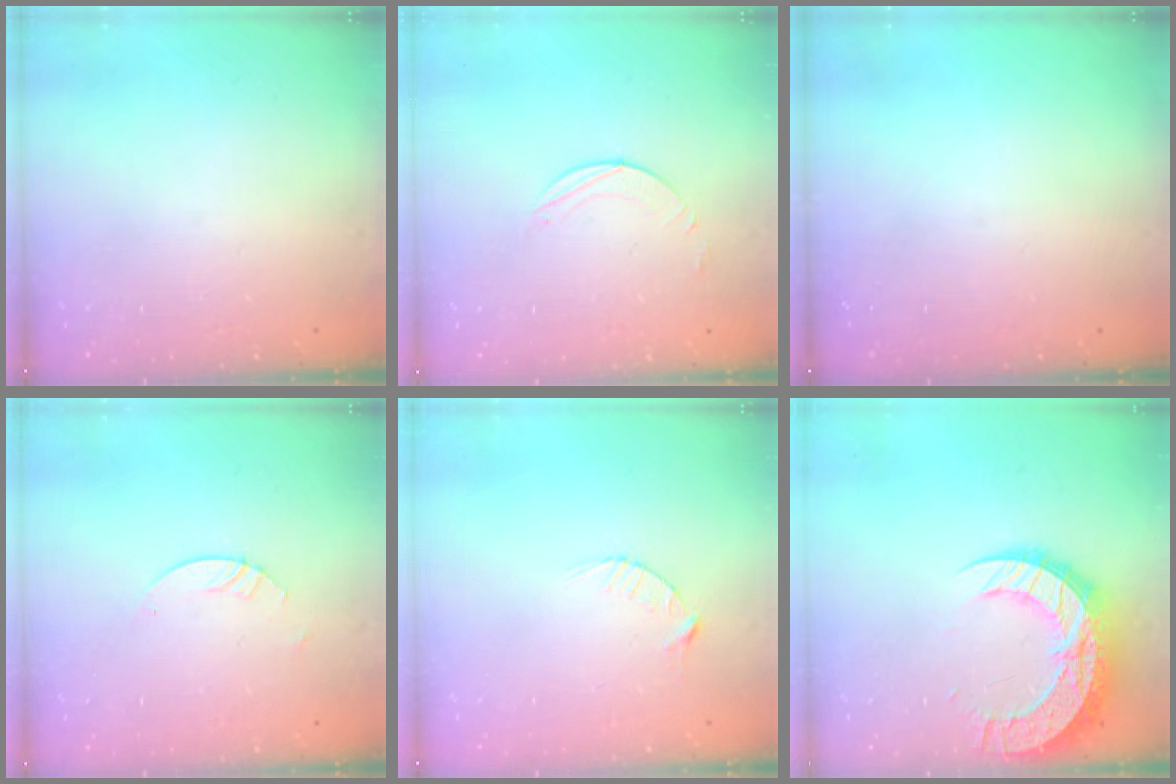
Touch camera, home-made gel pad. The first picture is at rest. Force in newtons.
{"total": 3.9, "press": 3.9, "slide": 0.3}
{"total": 0.0}
{"total": 3.0, "press": 2.9, "slide": 0.3}
{"total": 2.9, "press": 2.9, "slide": 0.4}
{"total": 17.5, "press": 17.4, "slide": 1.4}